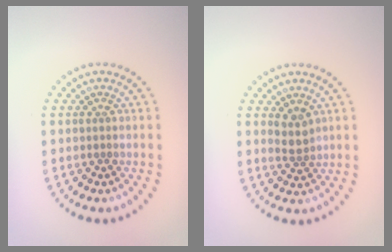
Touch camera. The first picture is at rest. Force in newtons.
{"total": 1.7, "press": 1.4, "slide": 1.0}